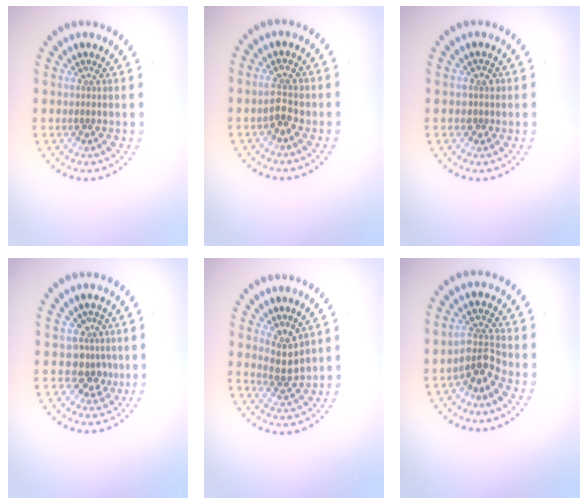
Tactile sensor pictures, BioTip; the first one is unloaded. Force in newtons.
{"total": 2.0, "press": 2.0, "slide": 0.2}
{"total": 1.3, "press": 1.1, "slide": 0.7}
{"total": 2.6, "press": 2.0, "slide": 1.7}
{"total": 2.5, "press": 2.0, "slide": 1.5}
{"total": 2.9, "press": 2.4, "slide": 1.6}